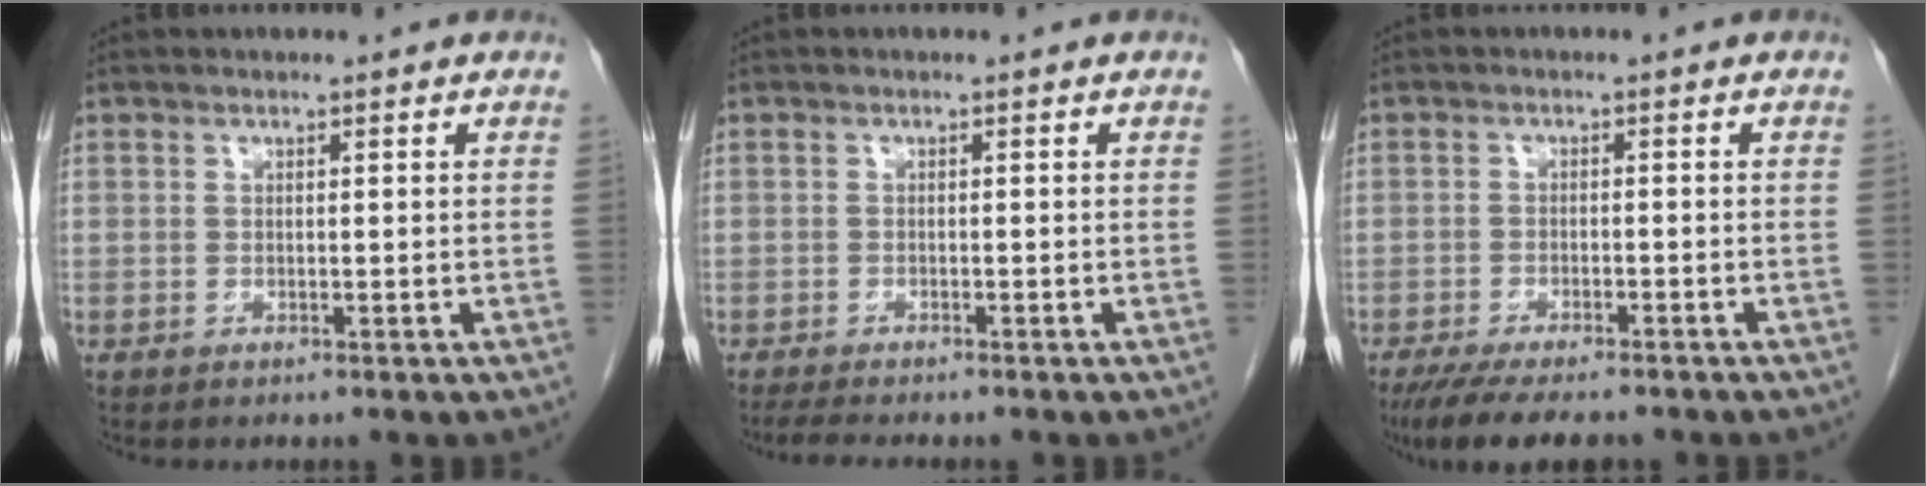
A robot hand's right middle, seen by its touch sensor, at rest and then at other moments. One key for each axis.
{"total": 4.3, "fx": -3.6, "fy": 0.5, "fz": 2.2, "tx": -0.036, "ty": -0.010, "tz": -0.054}
{"total": 10.9, "fx": -9.0, "fy": 2.4, "fz": 5.6, "tx": -0.085, "ty": -0.015, "tz": -0.136}